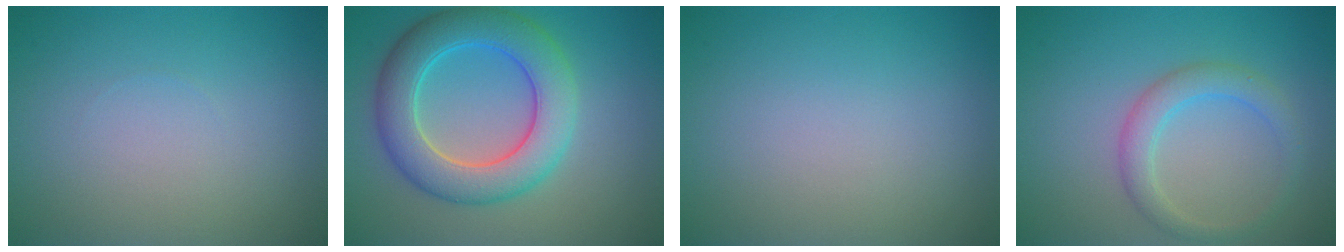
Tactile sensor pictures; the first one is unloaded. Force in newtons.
{"total": 7.3, "press": 7.3, "slide": 0.2}
{"total": 0.0}
{"total": 2.8, "press": 2.8, "slide": 0.1}